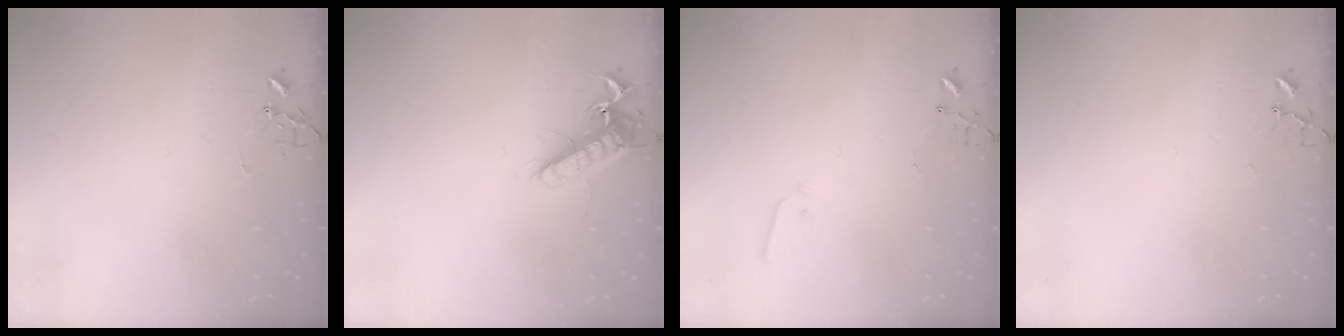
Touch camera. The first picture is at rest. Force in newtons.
{"total": 13.3, "press": 13.2, "slide": 1.1}
{"total": 2.1, "press": 2.0, "slide": 0.4}
{"total": 4.1, "press": 4.1, "slide": 0.2}